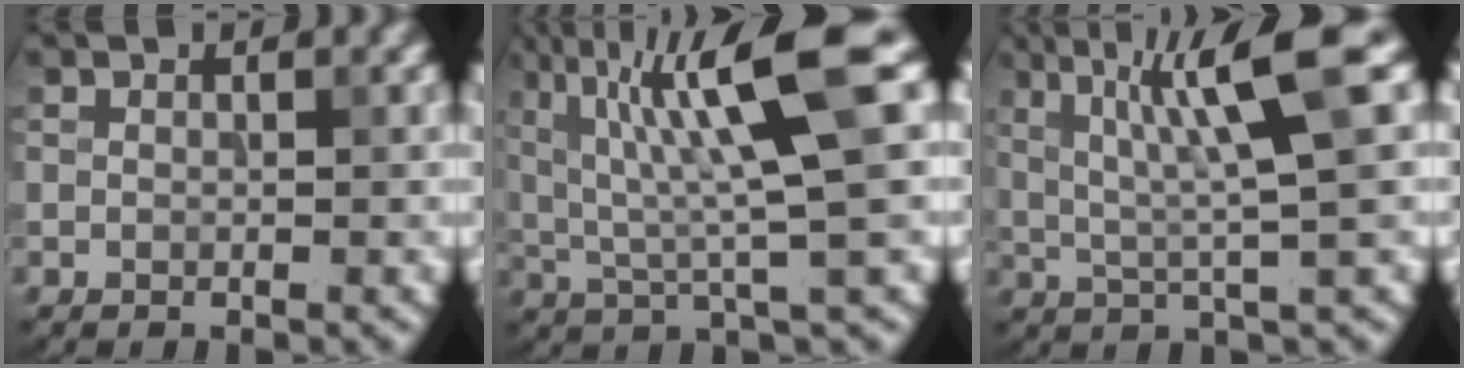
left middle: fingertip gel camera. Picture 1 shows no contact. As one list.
[{"total": 10.7, "force": [3.3, 1.7, 10.0], "torque": [-0.160, 0.013, 0.060]}, {"total": 8.0, "force": [2.3, 0.8, 7.6], "torque": [-0.130, 0.016, 0.040]}]